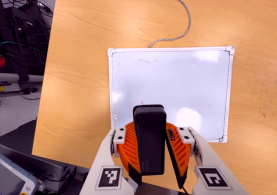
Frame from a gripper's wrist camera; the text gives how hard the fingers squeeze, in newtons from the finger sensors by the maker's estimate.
{"total": 9.6, "left": 9.4, "right": 9.9}